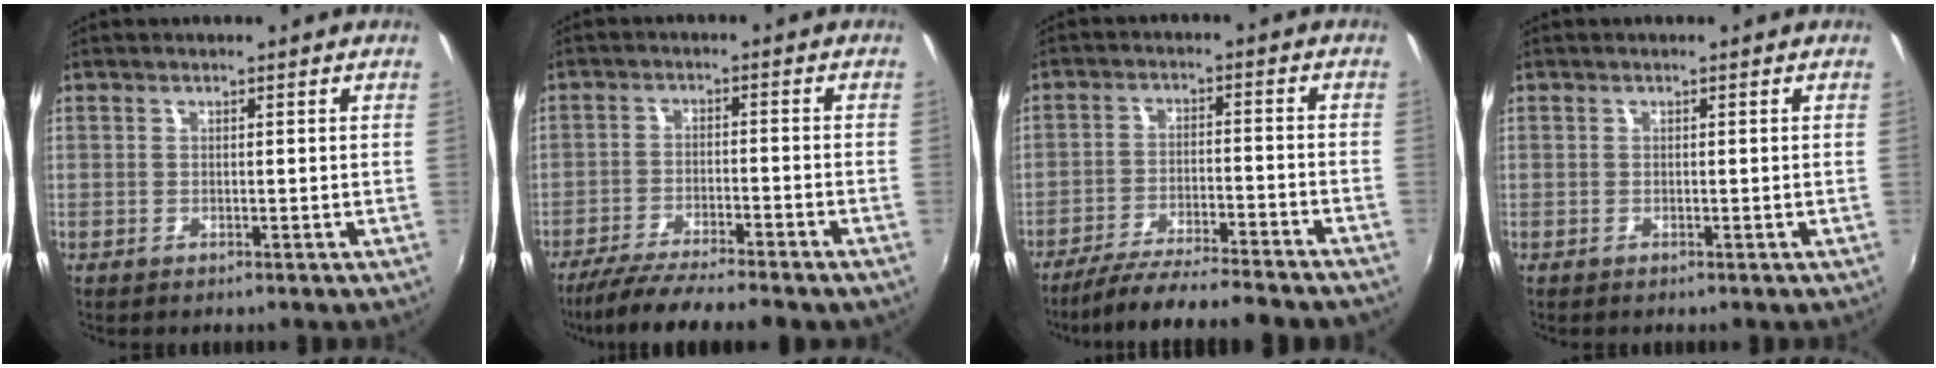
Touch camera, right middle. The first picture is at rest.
{"total": 10.6, "force": [-9.3, -0.1, 5.1], "torque": [-0.109, -0.018, -0.152]}
{"total": 15.9, "force": [-14.2, 0.5, 7.1], "torque": [-0.138, -0.026, -0.217]}
{"total": 0.0}